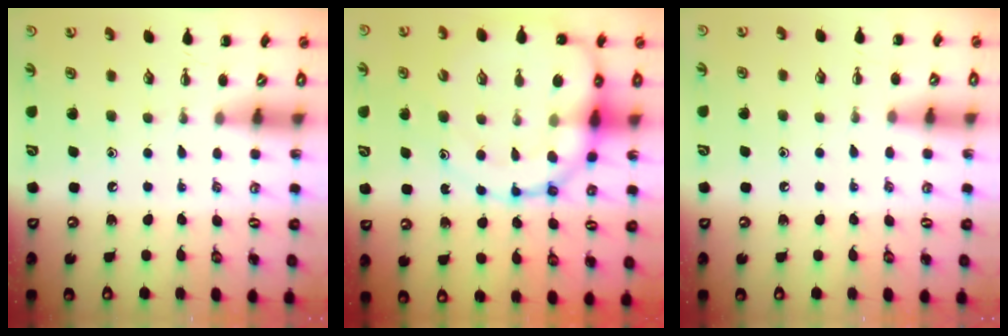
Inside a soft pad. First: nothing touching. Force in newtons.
{"total": 19.0, "press": 18.5, "slide": 4.1}
{"total": 5.4, "press": 5.0, "slide": 2.0}